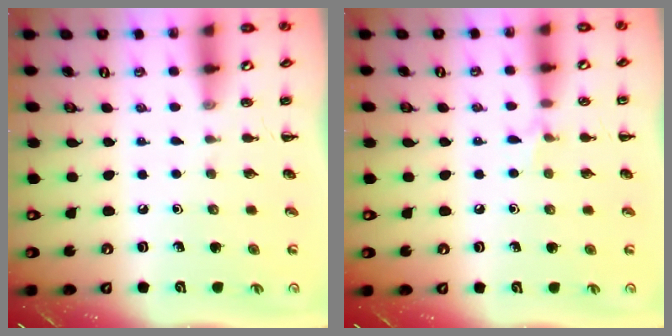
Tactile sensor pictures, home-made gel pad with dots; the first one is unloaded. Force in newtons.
{"total": 4.7, "press": 4.4, "slide": 1.6}